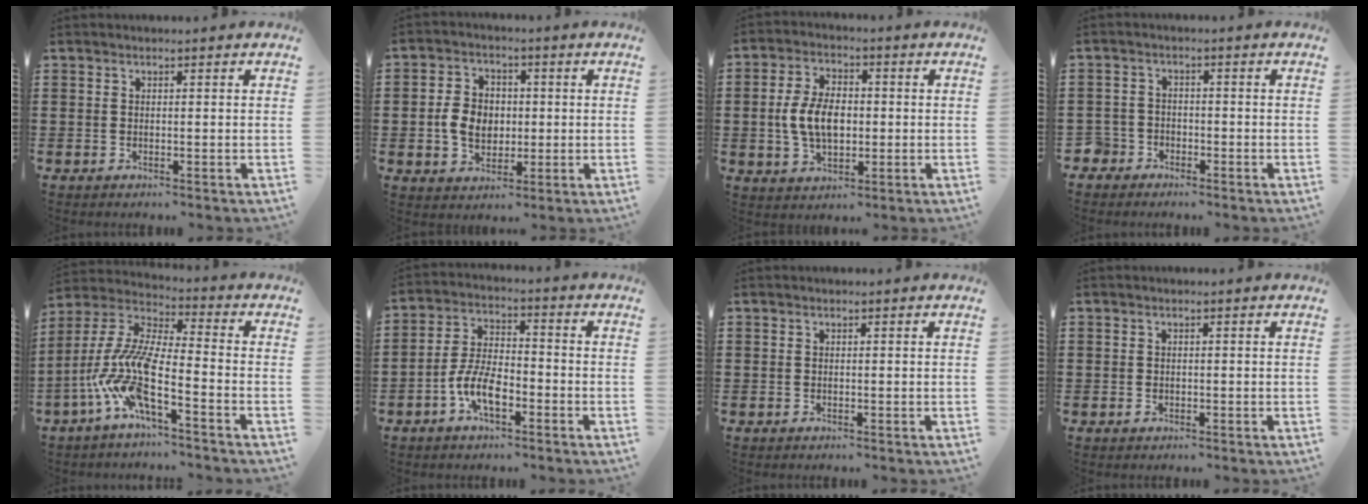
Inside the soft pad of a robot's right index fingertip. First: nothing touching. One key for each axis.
{"total": 6.0, "fx": -0.5, "fy": 4.7, "fz": 3.7, "tx": -0.093, "ty": 0.008, "tz": -0.014}
{"total": 7.4, "fx": -0.3, "fy": 4.5, "fz": 5.9, "tx": -0.125, "ty": 0.003, "tz": -0.013}
{"total": 2.9, "fx": -2.1, "fy": 1.9, "fz": 0.1, "tx": -0.018, "ty": 0.000, "tz": -0.050}
{"total": 10.6, "fx": -6.5, "fy": 1.8, "fz": 8.2, "tx": -0.216, "ty": -0.030, "tz": -0.141}
{"total": 7.2, "fx": -3.4, "fy": 3.1, "fz": 5.6, "tx": -0.134, "ty": -0.002, "tz": -0.070}
{"total": 0.0}
{"total": 0.6, "fx": -0.2, "fy": 0.5, "fz": 0.3, "tx": -0.008, "ty": 0.002, "tz": -0.004}